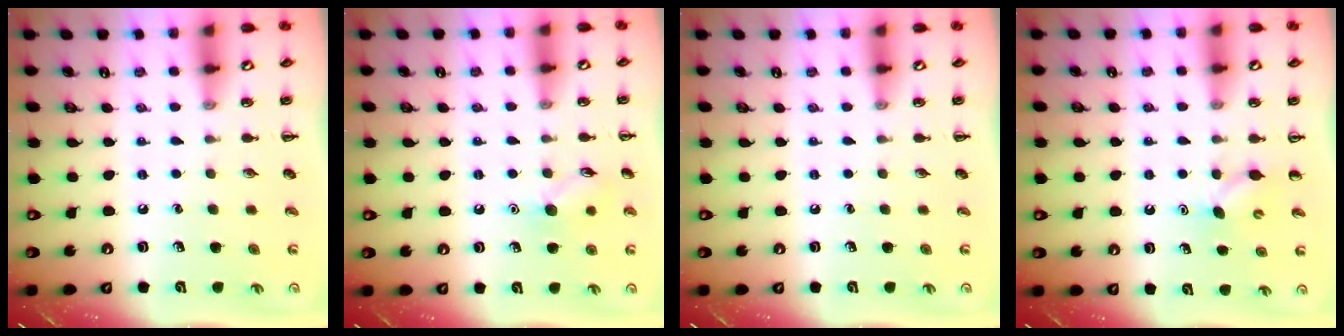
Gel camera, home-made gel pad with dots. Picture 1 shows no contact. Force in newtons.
{"total": 7.7, "press": 7.7, "slide": 0.9}
{"total": 0.0}
{"total": 4.1, "press": 3.9, "slide": 1.3}